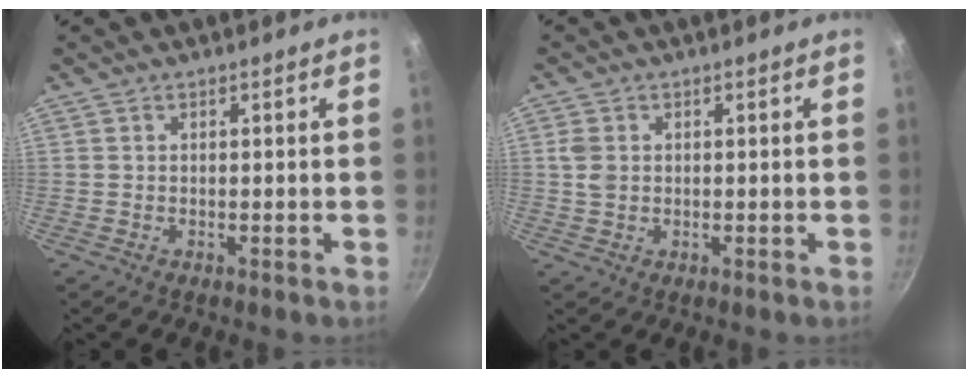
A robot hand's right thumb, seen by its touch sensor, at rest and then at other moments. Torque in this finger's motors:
{"motor_torque": [0.54, 0.49, 0.75, 0.25, 0.02]}